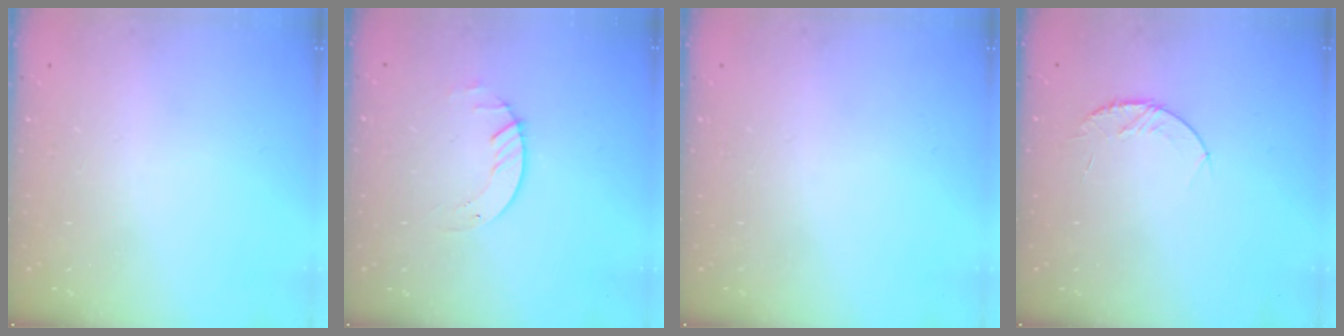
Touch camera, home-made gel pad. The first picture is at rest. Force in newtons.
{"total": 2.7, "press": 2.7, "slide": 0.3}
{"total": 0.0}
{"total": 5.3, "press": 5.3, "slide": 0.6}